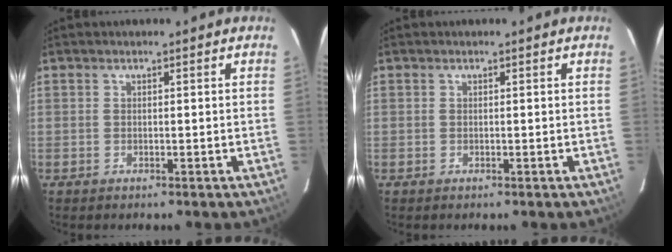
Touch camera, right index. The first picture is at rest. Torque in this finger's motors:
{"motor_torque": [0.01, 0.00, 0.00, 0.00]}